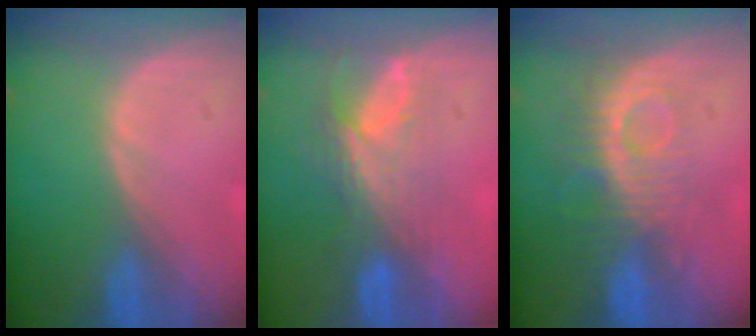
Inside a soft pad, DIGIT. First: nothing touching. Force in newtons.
{"total": 7.9, "press": 6.6, "slide": 4.3}
{"total": 9.3, "press": 8.2, "slide": 4.3}